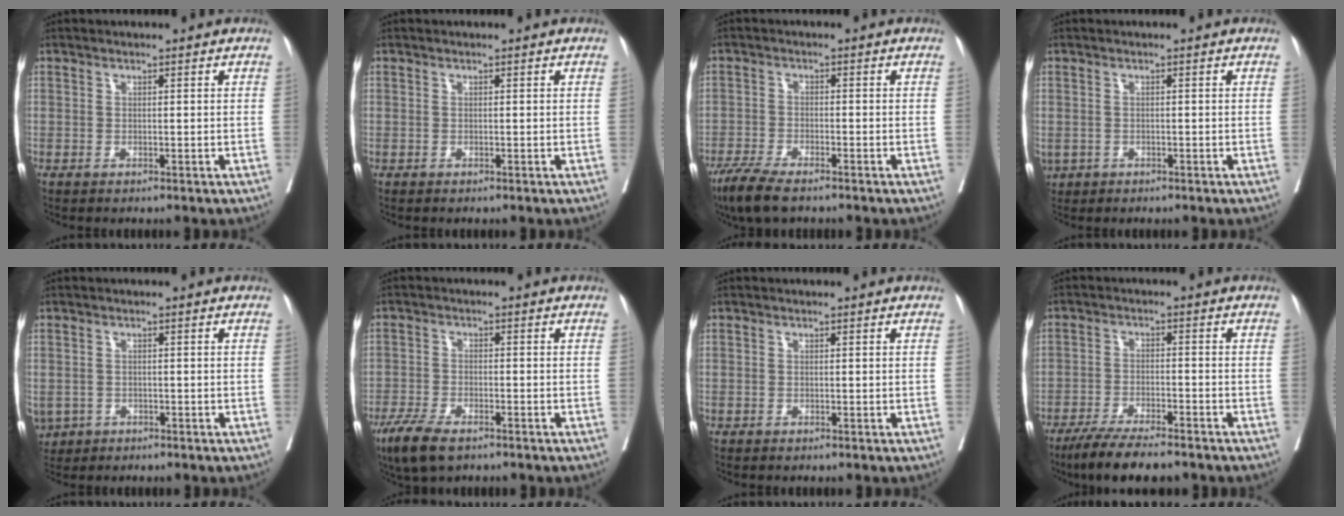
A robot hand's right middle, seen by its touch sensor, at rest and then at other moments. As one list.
[{"total": 0.0}, {"total": 6.7, "force": [-5.1, 1.1, 4.2], "torque": [-0.081, -0.018, -0.089]}, {"total": 3.6, "force": [-1.5, 2.7, 1.8], "torque": [-0.054, -0.006, -0.018]}, {"total": 6.1, "force": [-2.9, 4.9, 2.3], "torque": [-0.067, -0.007, -0.042]}, {"total": 6.9, "force": [-4.8, 2.0, 4.5], "torque": [-0.091, -0.016, -0.083]}, {"total": 0.0}, {"total": 10.0, "force": [-8.3, 1.2, 5.5], "torque": [-0.090, -0.025, -0.135]}]